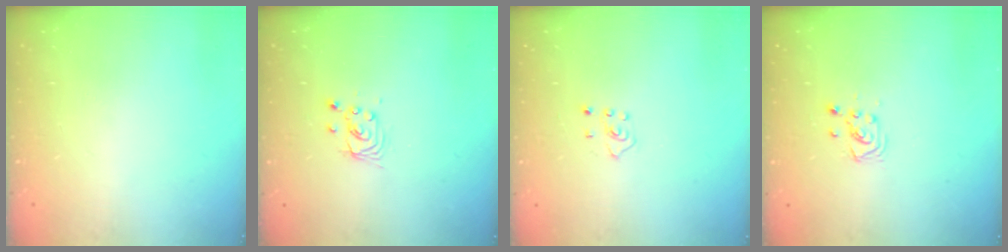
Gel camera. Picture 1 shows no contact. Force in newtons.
{"total": 2.7, "press": 2.7, "slide": 0.2}
{"total": 2.4, "press": 2.4, "slide": 0.5}
{"total": 3.6, "press": 3.6, "slide": 0.2}